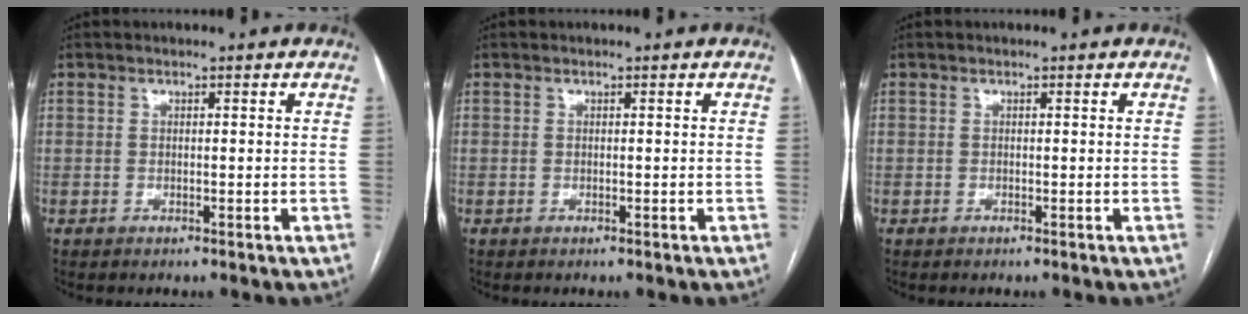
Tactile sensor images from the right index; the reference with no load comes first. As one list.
[{"total": 0.0}, {"total": 0.0}]